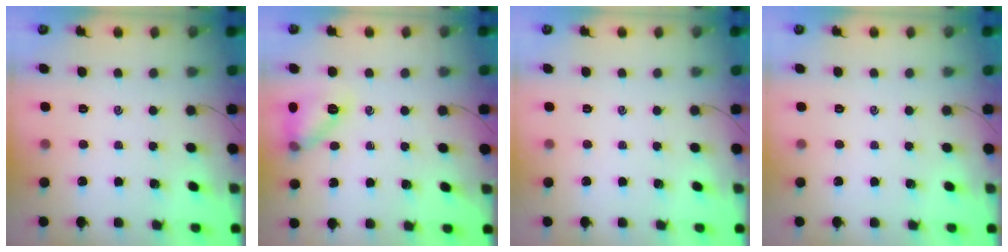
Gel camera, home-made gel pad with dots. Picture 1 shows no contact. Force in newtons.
{"total": 10.2, "press": 10.1, "slide": 1.4}
{"total": 0.0}
{"total": 0.0}